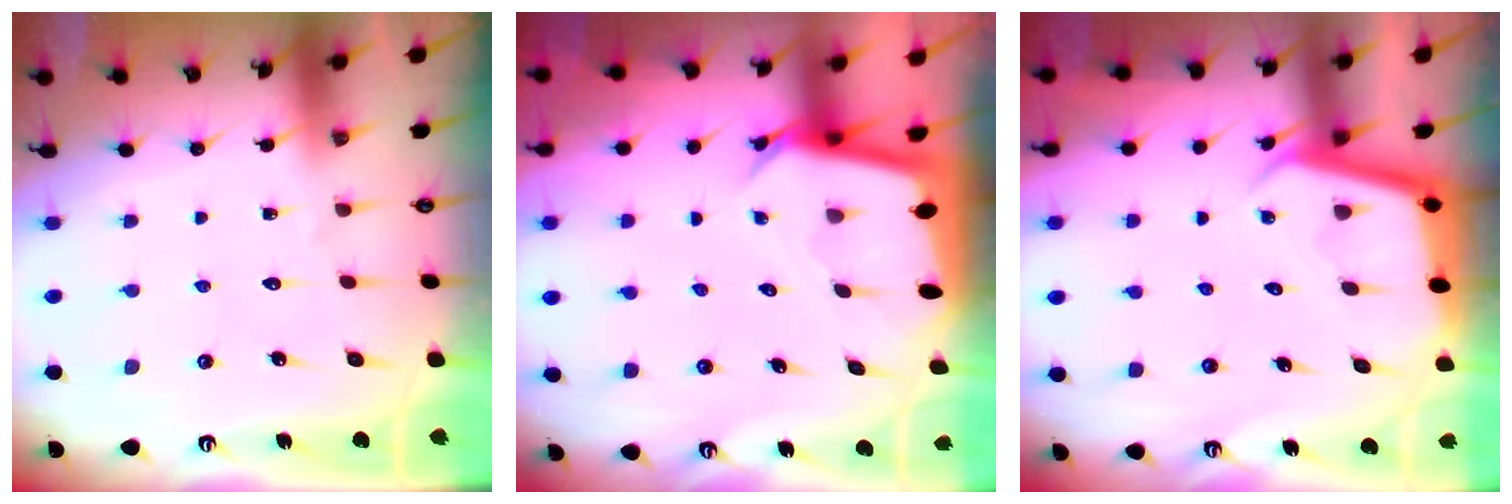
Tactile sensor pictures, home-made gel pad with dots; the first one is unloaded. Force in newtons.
{"total": 3.6, "press": 3.6, "slide": 0.1}
{"total": 3.5, "press": 3.5, "slide": 0.2}